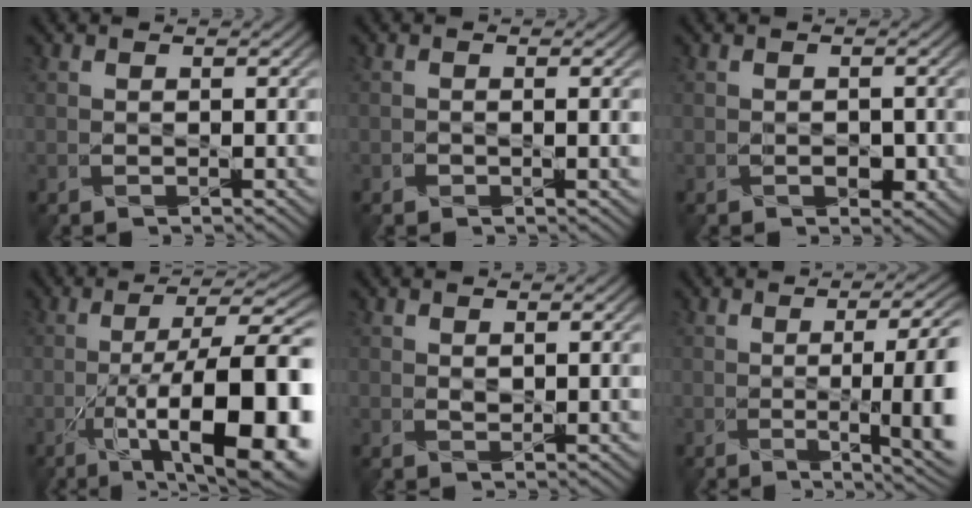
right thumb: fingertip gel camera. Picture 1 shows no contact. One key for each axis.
{"total": 1.3, "fx": -0.8, "fy": 0.2, "fz": 1.0, "tx": -0.024, "ty": -0.002, "tz": -0.015}
{"total": 2.1, "fx": -1.2, "fy": 1.5, "fz": 1.0, "tx": -0.006, "ty": -0.001, "tz": -0.017}
{"total": 17.9, "fx": -7.5, "fy": 5.7, "fz": 15.2, "tx": -0.213, "ty": -0.003, "tz": -0.116}
{"total": 0.9, "fx": 0.3, "fy": 0.4, "fz": 0.7, "tx": -0.018, "ty": 0.000, "tz": 0.007}
{"total": 12.5, "fx": -2.1, "fy": 4.0, "fz": 11.6, "tx": -0.122, "ty": 0.012, "tz": -0.034}